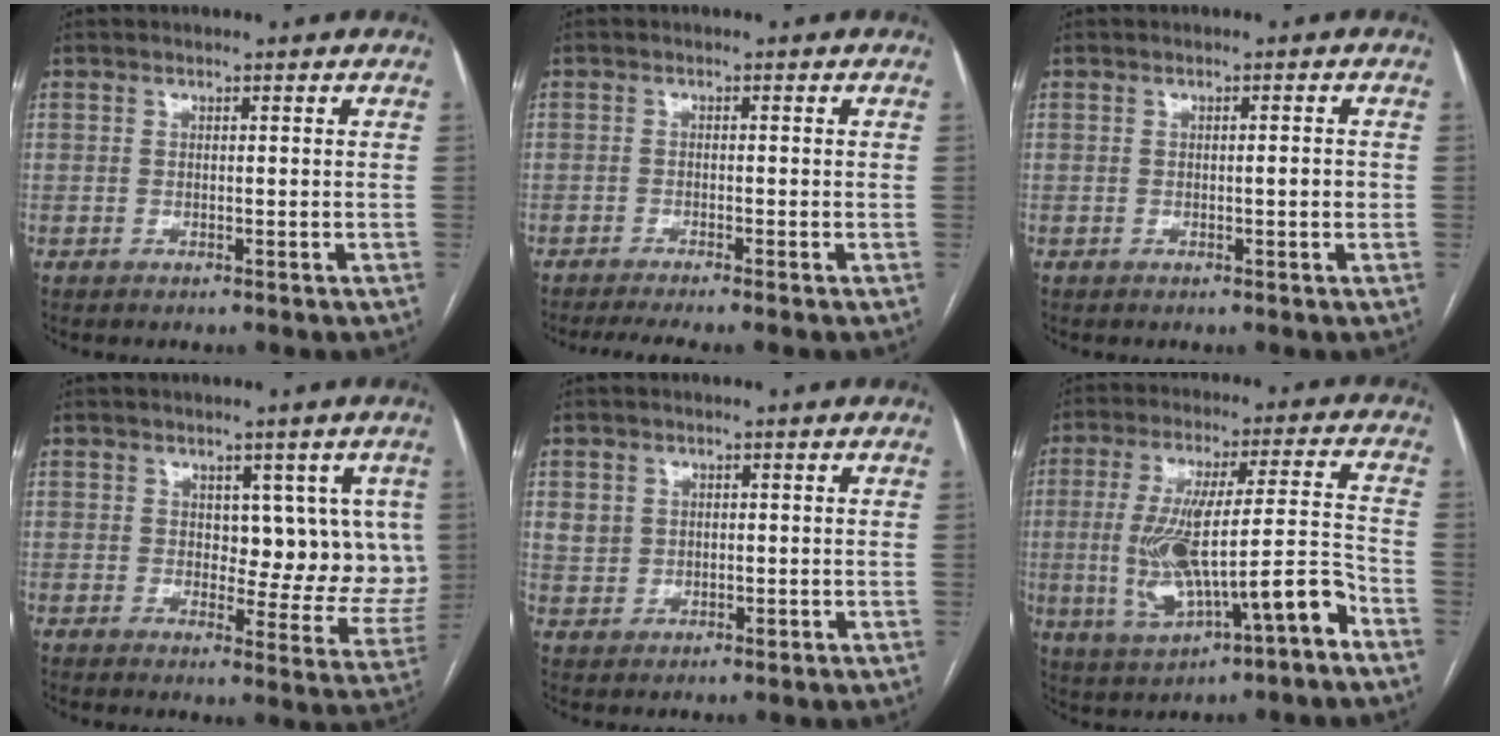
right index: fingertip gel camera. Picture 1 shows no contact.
{"total": 4.3, "force": [-3.6, -0.6, 2.3], "torque": [-0.033, -0.009, -0.059]}
{"total": 1.4, "force": [-0.2, 0.2, 1.4], "torque": [-0.021, 0.001, -0.003]}
{"total": 9.3, "force": [2.5, 5.2, 7.3], "torque": [-0.063, 0.004, 0.038]}
{"total": 3.8, "force": [1.0, 3.4, 1.2], "torque": [-0.021, 0.012, 0.026]}
{"total": 15.1, "force": [-4.7, 2.4, 14.2], "torque": [-0.259, 0.020, -0.064]}